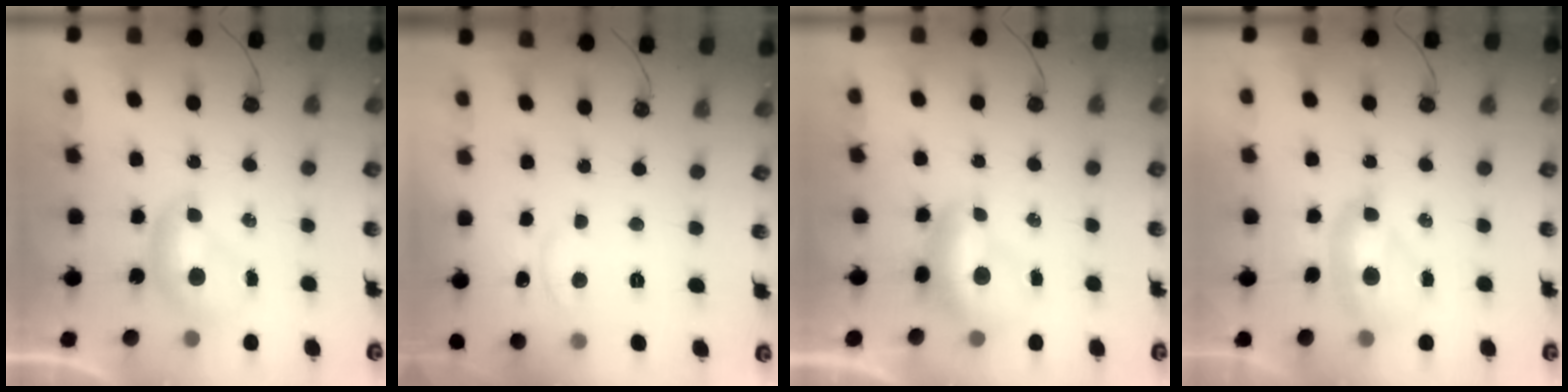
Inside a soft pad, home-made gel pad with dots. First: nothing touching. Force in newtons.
{"total": 1.7, "press": 1.6, "slide": 0.3}
{"total": 1.3, "press": 1.0, "slide": 0.8}
{"total": 3.0, "press": 3.0, "slide": 0.6}